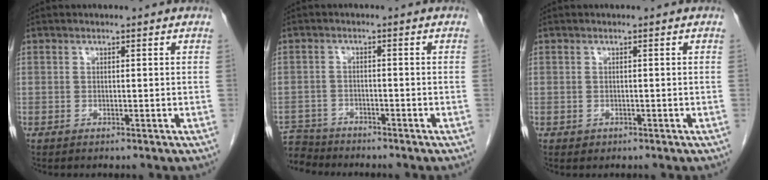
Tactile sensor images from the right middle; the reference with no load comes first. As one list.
[{"total": 5.8, "force": [-5.6, 1.6, -0.5], "torque": [0.010, -0.002, -0.104]}, {"total": 0.6, "force": [-0.2, 0.5, 0.1], "torque": [-0.004, 0.002, 0.000]}]